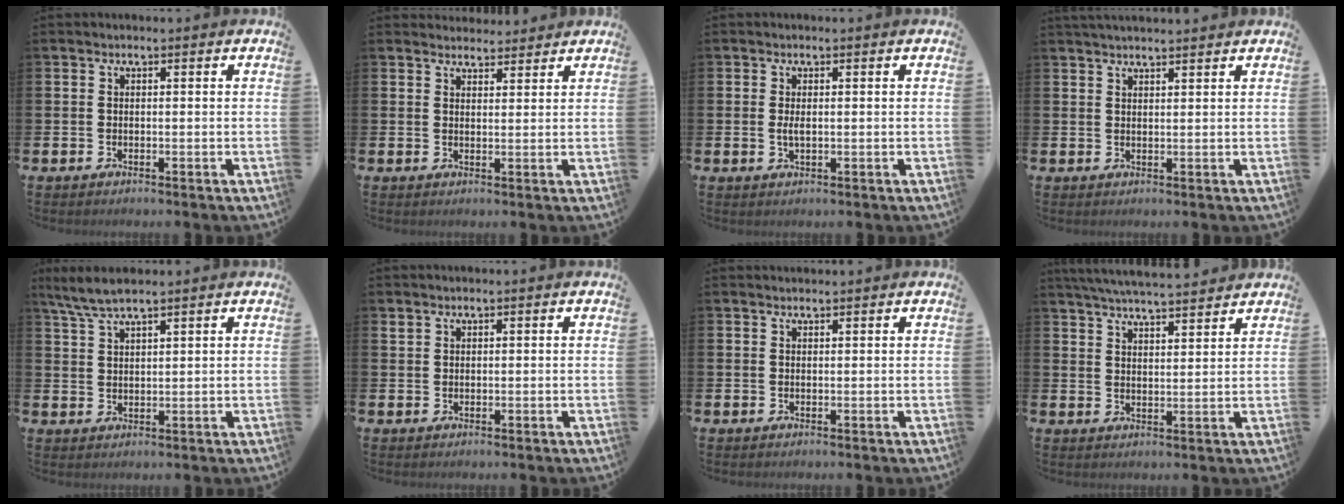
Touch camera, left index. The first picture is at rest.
{"total": 3.0, "force": [2.9, 0.8, -0.2], "torque": [0.009, -0.017, 0.052]}
{"total": 1.6, "force": [0.2, 0.6, 1.4], "torque": [-0.024, 0.001, 0.001]}
{"total": 2.4, "force": [2.3, 0.1, 0.4], "torque": [0.000, -0.011, 0.040]}
{"total": 4.9, "force": [4.2, 0.5, 2.4], "torque": [-0.060, -0.007, 0.078]}
{"total": 1.2, "force": [1.1, 0.3, 0.1], "torque": [-0.002, 0.003, 0.020]}
{"total": 0.9, "force": [0.9, 0.0, 0.1], "torque": [0.002, -0.001, 0.016]}
{"total": 5.6, "force": [5.5, 0.2, 1.0], "torque": [-0.032, -0.028, 0.099]}